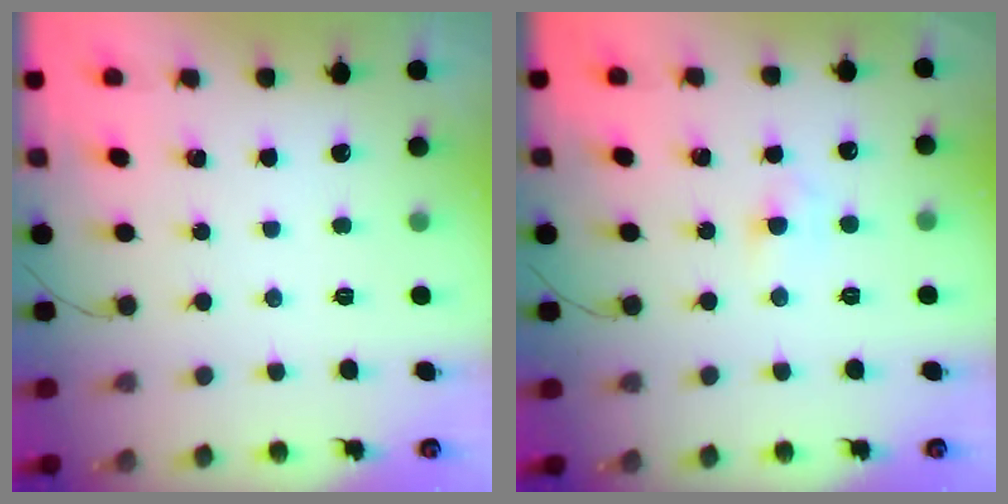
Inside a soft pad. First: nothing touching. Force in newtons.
{"total": 2.5, "press": 2.3, "slide": 0.9}